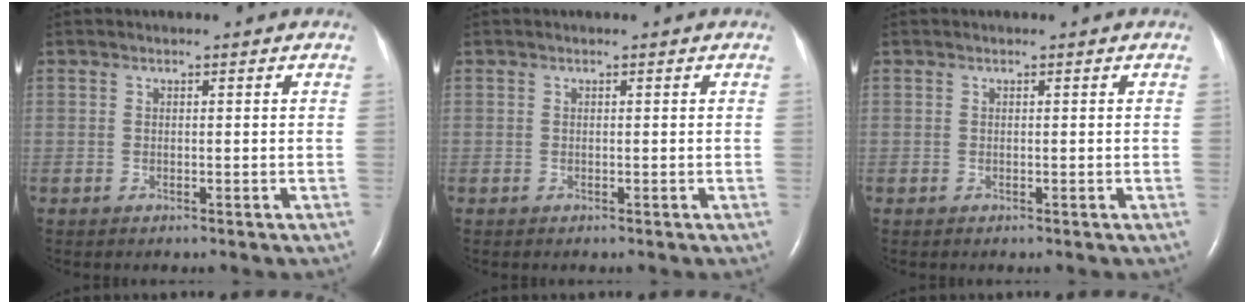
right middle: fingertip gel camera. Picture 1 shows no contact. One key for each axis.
{"total": 0.0}
{"total": 0.0}